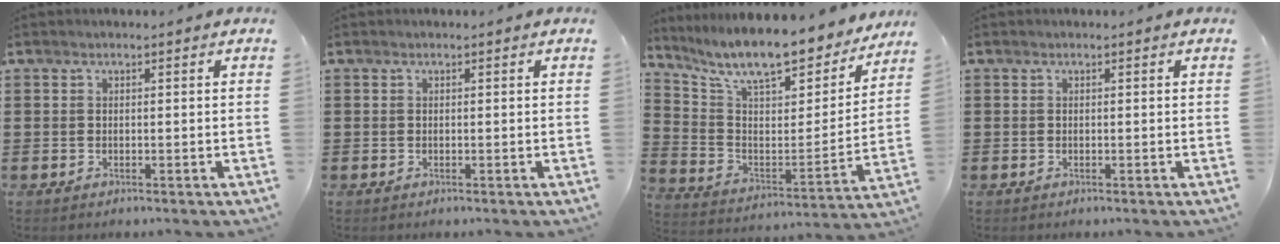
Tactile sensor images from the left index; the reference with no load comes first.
{"total": 0.0}
{"total": 10.9, "force": [9.5, 1.6, 5.1], "torque": [-0.130, -0.065, 0.160]}
{"total": 0.0}